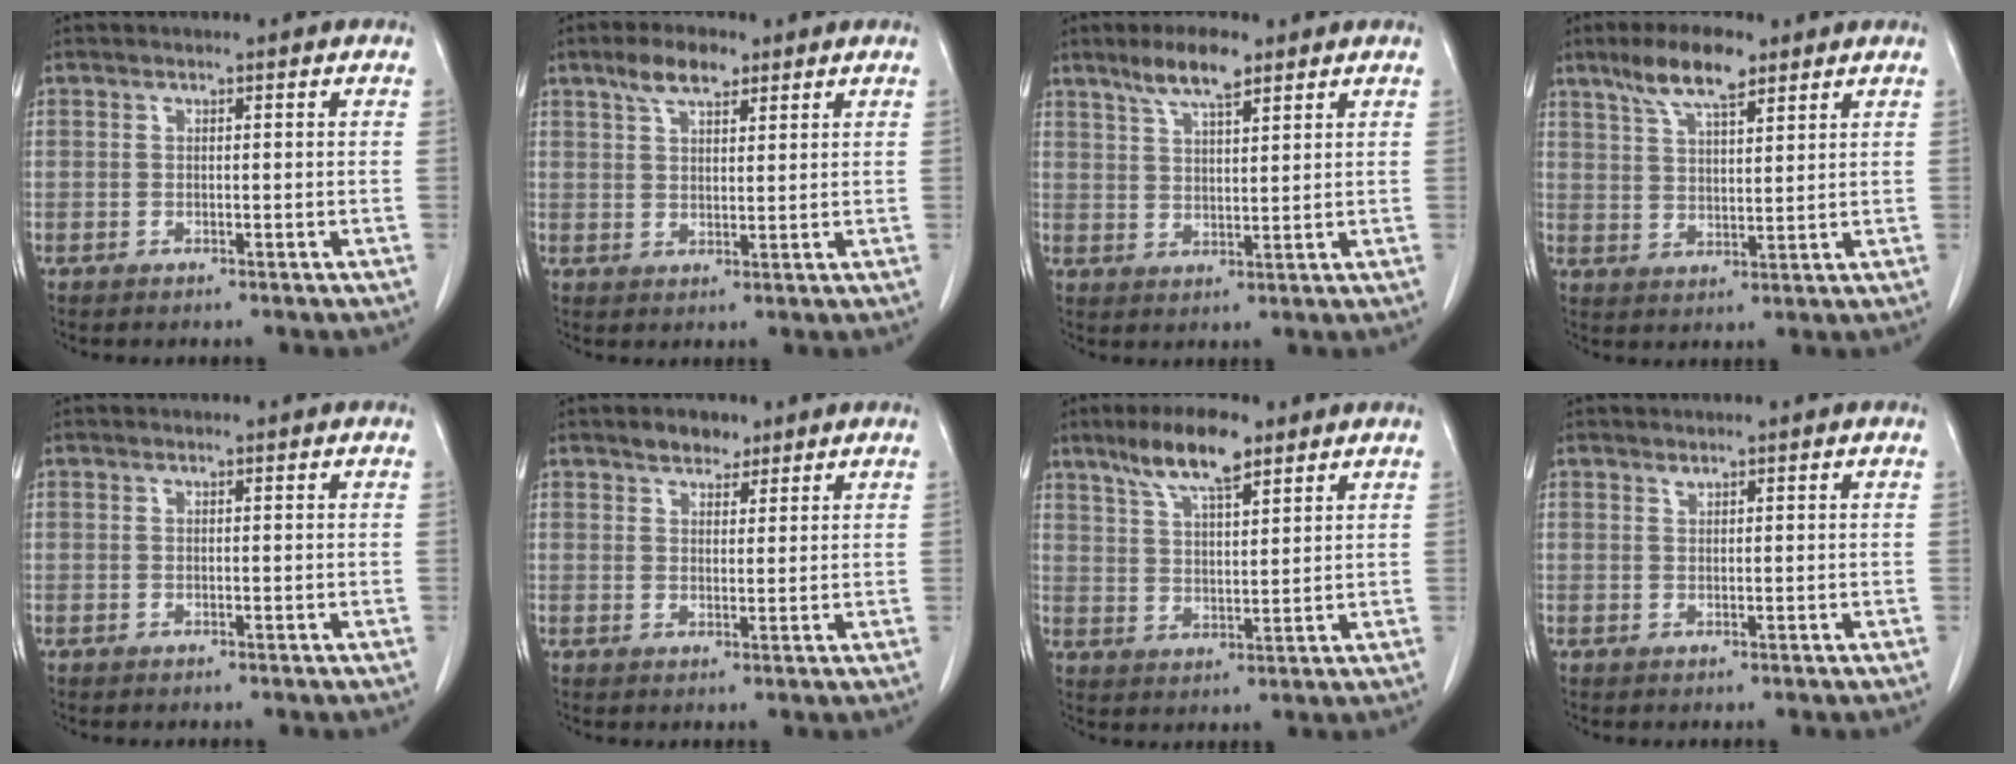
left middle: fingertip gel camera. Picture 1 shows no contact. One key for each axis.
{"total": 5.4, "fx": 3.7, "fy": 2.1, "fz": 3.4, "tx": -0.066, "ty": 0.012, "tz": 0.068}
{"total": 6.5, "fx": 4.7, "fy": 1.3, "fz": 4.4, "tx": -0.088, "ty": 0.006, "tz": 0.086}
{"total": 8.3, "fx": 5.7, "fy": 2.1, "fz": 5.6, "tx": -0.110, "ty": 0.011, "tz": 0.106}
{"total": 0.0}
{"total": 3.3, "fx": 2.5, "fy": 1.8, "fz": 1.1, "tx": -0.018, "ty": 0.004, "tz": 0.040}
{"total": 9.0, "fx": 6.3, "fy": 2.0, "fz": 6.2, "tx": -0.118, "ty": 0.010, "tz": 0.115}
{"total": 0.5, "fx": 0.5, "fy": 0.0, "fz": 0.1, "tx": -0.005, "ty": -0.004, "tz": 0.009}